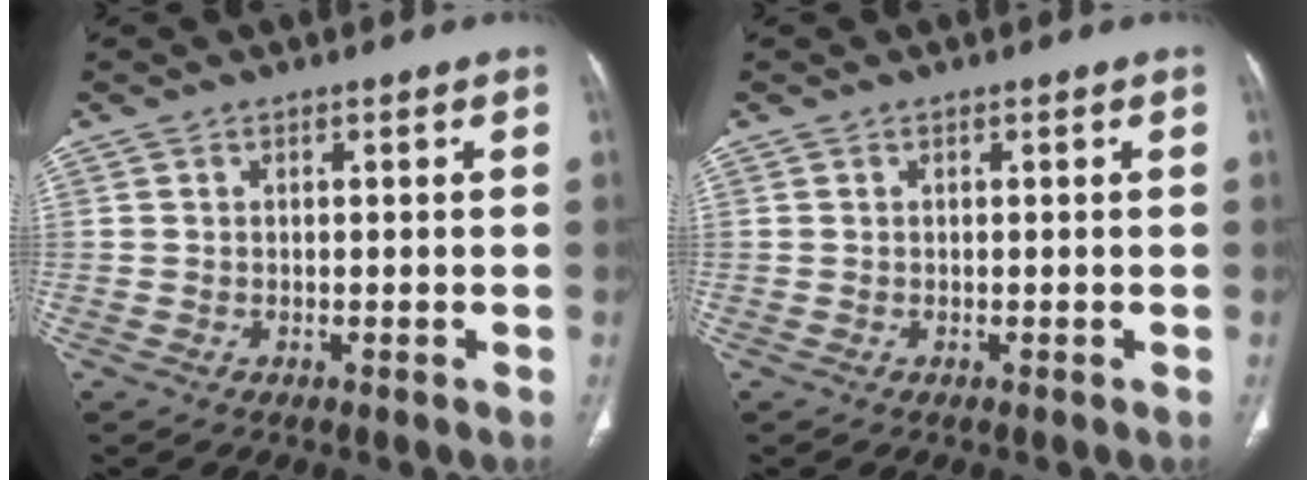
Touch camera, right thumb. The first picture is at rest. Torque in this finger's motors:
{"motor_torque": [0.00, 0.00, 0.00, 0.00, 0.00]}